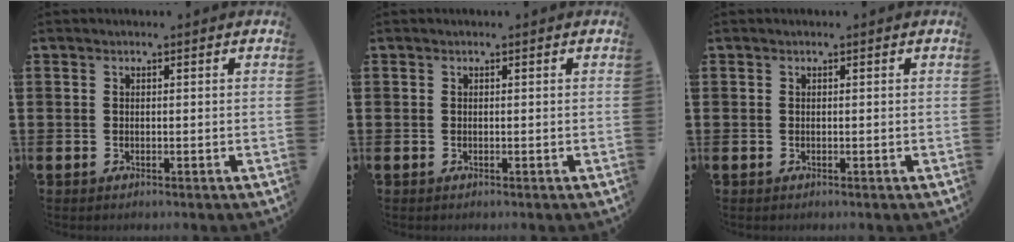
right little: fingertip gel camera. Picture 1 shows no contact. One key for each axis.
{"total": 0.0}
{"total": 0.0}